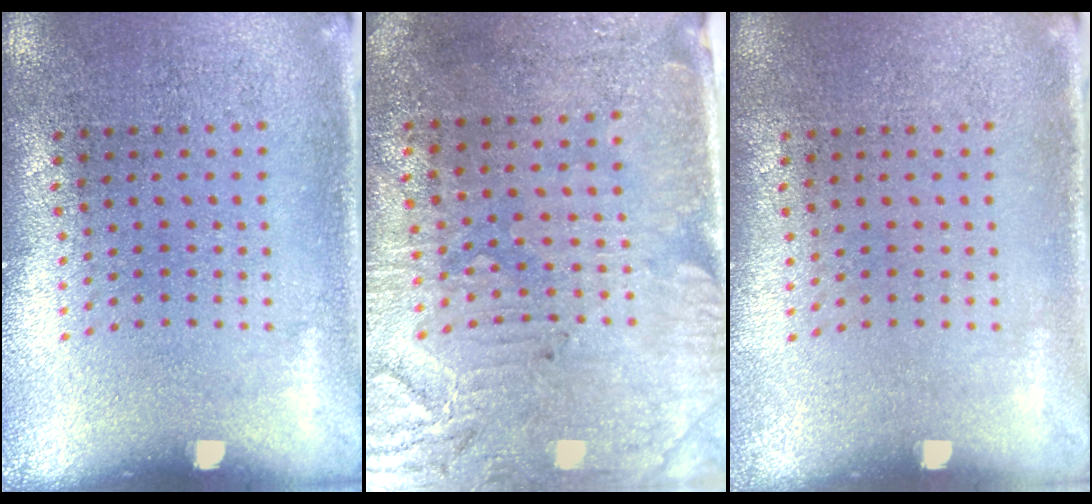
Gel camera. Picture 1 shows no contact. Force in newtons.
{"total": 3.1, "press": 2.6, "slide": 1.5}
{"total": 0.0}